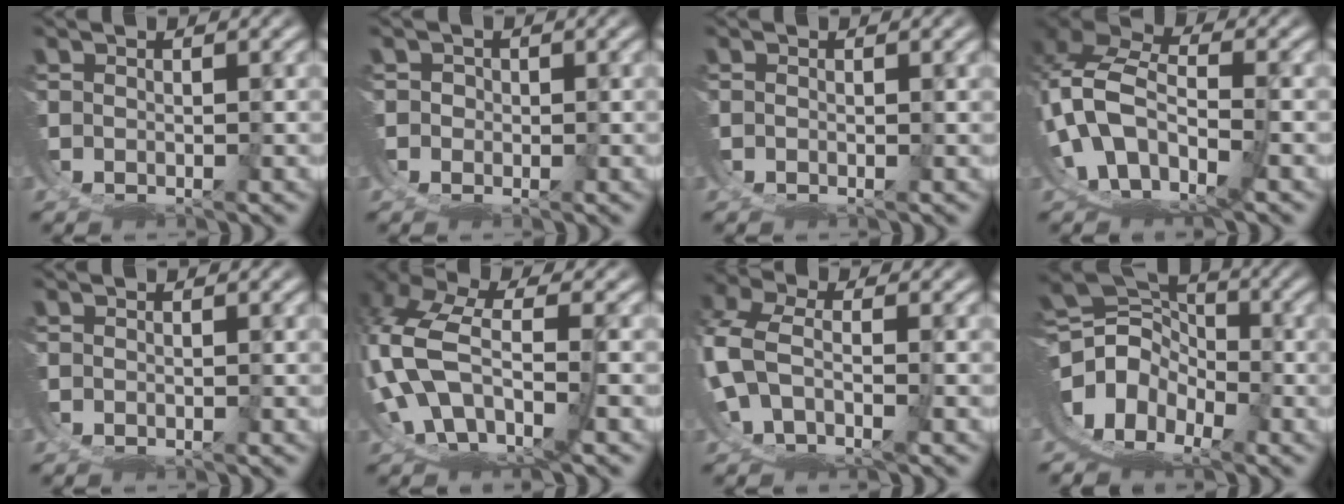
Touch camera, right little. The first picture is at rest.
{"total": 0.8, "force": [0.3, 0.3, -0.6], "torque": [0.010, -0.002, 0.004]}
{"total": 0.5, "force": [-0.1, 0.1, 0.5], "torque": [-0.005, -0.001, -0.002]}
{"total": 14.8, "force": [-0.3, 12.4, 8.0], "torque": [-0.192, -0.046, -0.005]}
{"total": 0.0}
{"total": 10.3, "force": [-0.6, 8.1, 6.4], "torque": [-0.181, -0.044, 0.006]}
{"total": 7.8, "force": [-1.5, 6.7, 3.7], "torque": [-0.110, -0.034, -0.018]}
{"total": 16.8, "force": [0.6, 13.7, 9.6], "torque": [-0.209, -0.034, 0.008]}